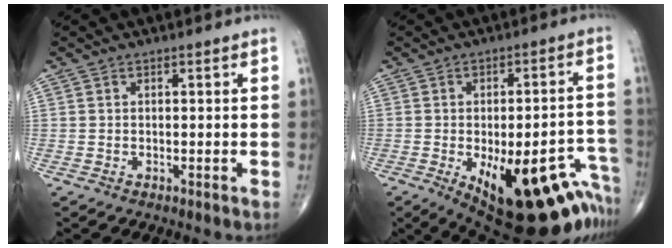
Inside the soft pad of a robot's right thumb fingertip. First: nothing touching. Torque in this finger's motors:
{"motor_torque": [2.48, 2.19, 0.99, -1.06, 0.43]}